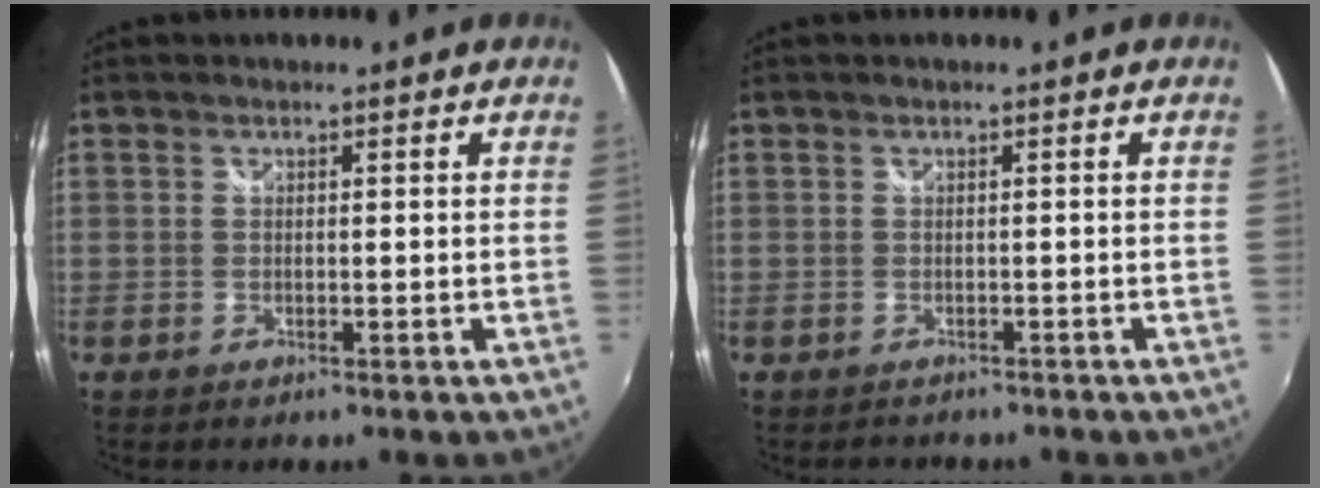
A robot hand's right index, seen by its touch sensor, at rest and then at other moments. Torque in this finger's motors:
{"motor_torque": [-0.10, -0.01, -0.18, -0.07]}